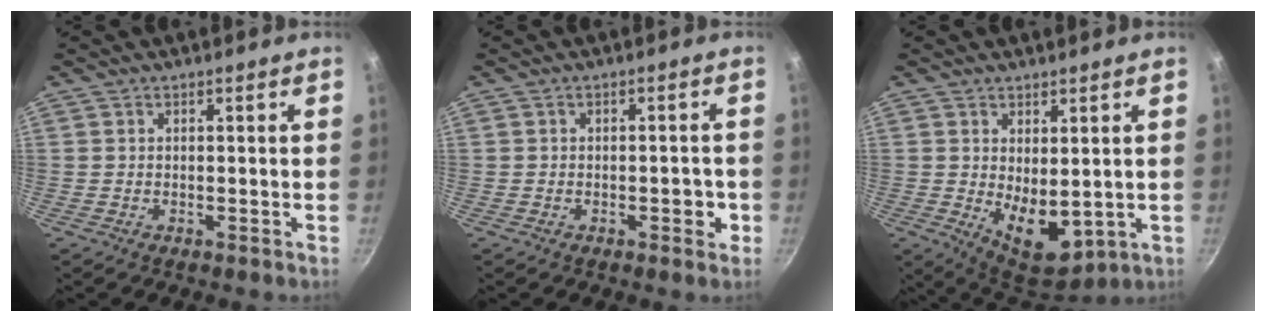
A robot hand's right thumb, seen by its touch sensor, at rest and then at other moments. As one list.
[{"total": 3.3, "force": [-1.0, 1.8, 2.6], "torque": [-0.016, 0.013, -0.014]}, {"total": 9.4, "force": [0.5, 5.3, 7.8], "torque": [-0.093, -0.030, 0.027]}]